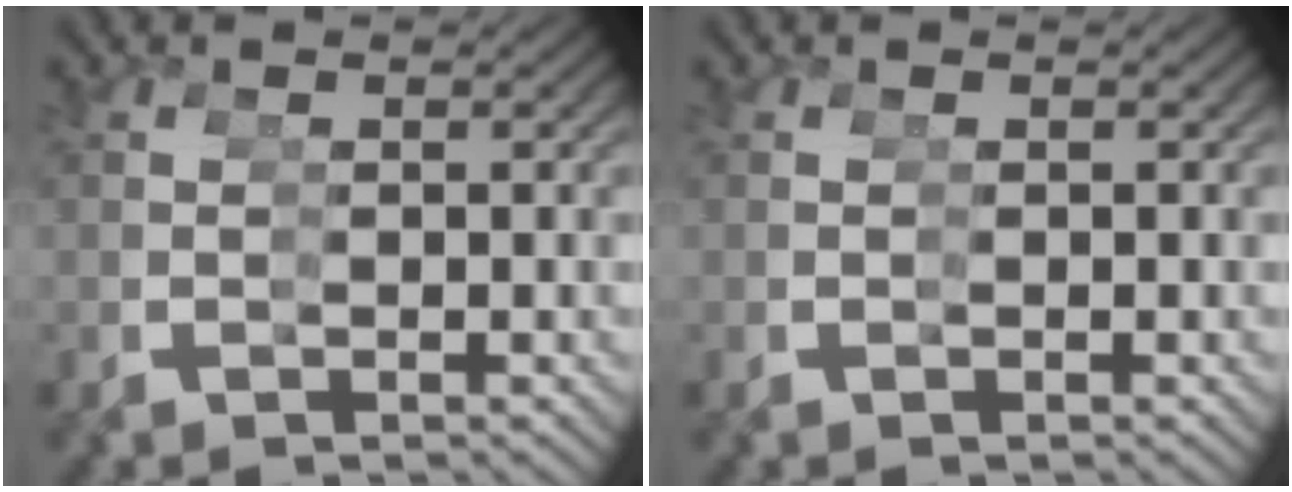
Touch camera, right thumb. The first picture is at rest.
{"total": 0.0}